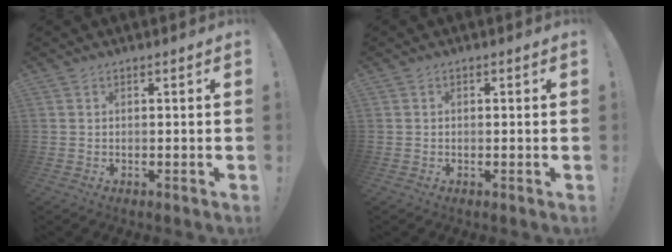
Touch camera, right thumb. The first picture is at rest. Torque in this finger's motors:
{"motor_torque": [-0.03, -0.15, -0.04, 0.12, -0.02]}